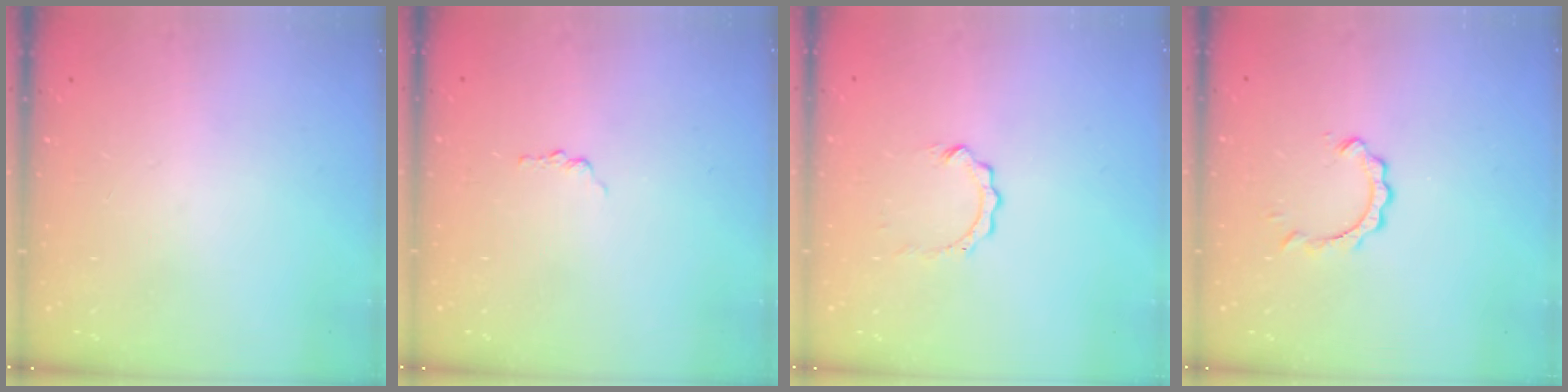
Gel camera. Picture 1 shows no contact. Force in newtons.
{"total": 1.2, "press": 1.2, "slide": 0.2}
{"total": 2.3, "press": 2.3, "slide": 0.2}
{"total": 2.0, "press": 2.0, "slide": 0.2}